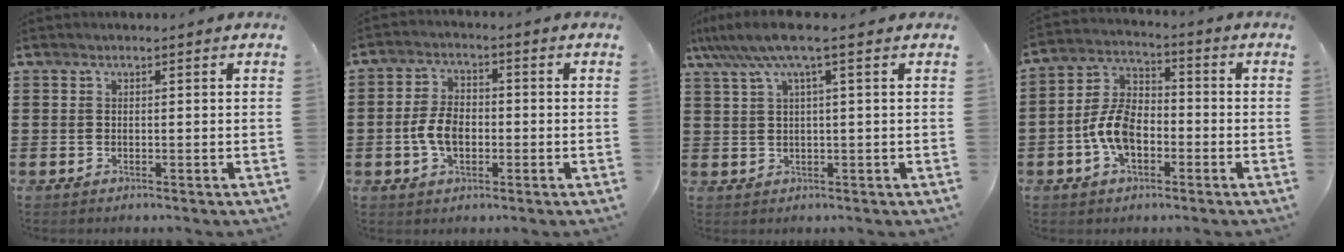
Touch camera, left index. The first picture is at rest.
{"total": 5.2, "force": [-0.9, 3.1, 4.1], "torque": [-0.097, -0.001, -0.021]}
{"total": 5.1, "force": [2.0, 0.2, 4.7], "torque": [-0.103, -0.004, 0.030]}
{"total": 8.3, "force": [-2.7, 4.8, 6.2], "torque": [-0.146, 0.007, -0.058]}